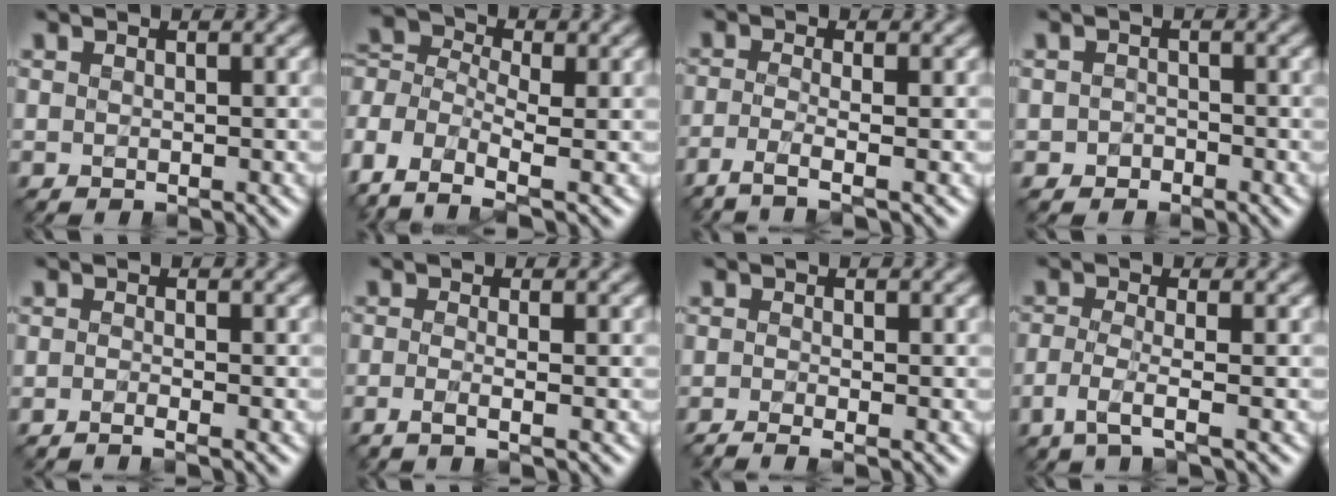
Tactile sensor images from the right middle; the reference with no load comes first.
{"total": 6.4, "force": [-3.2, 3.6, 4.2], "torque": [-0.093, 0.003, -0.081]}
{"total": 2.9, "force": [-1.7, 0.7, 2.2], "torque": [-0.043, -0.010, -0.050]}
{"total": 1.0, "force": [-0.5, 0.8, 0.2], "torque": [0.001, -0.001, -0.010]}
{"total": 1.5, "force": [-1.1, 0.3, 1.0], "torque": [-0.006, -0.009, -0.030]}
{"total": 2.2, "force": [-1.0, 0.7, 1.8], "torque": [-0.029, -0.015, -0.029]}
{"total": 2.0, "force": [-1.5, 0.4, 1.3], "torque": [-0.019, -0.011, -0.037]}
{"total": 2.6, "force": [-1.5, 0.5, 2.1], "torque": [-0.047, -0.004, -0.041]}